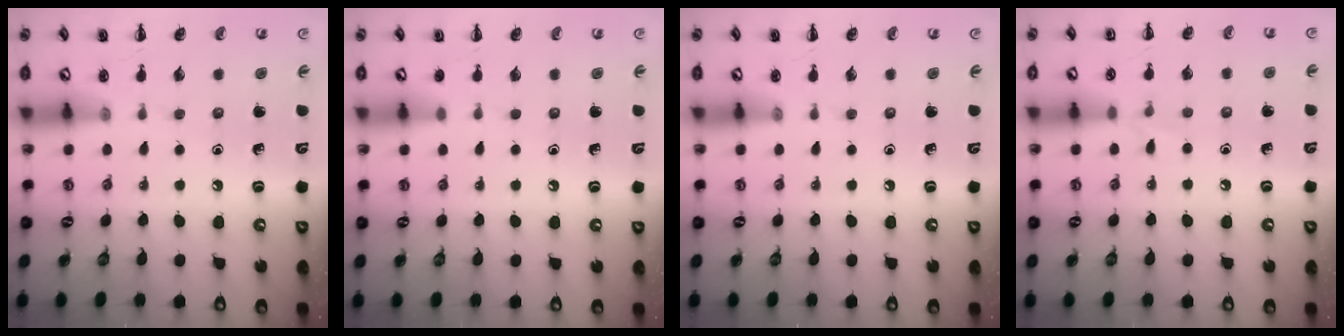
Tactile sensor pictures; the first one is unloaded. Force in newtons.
{"total": 0.5, "press": 0.5, "slide": 0.1}
{"total": 0.0}
{"total": 4.1, "press": 3.9, "slide": 1.3}